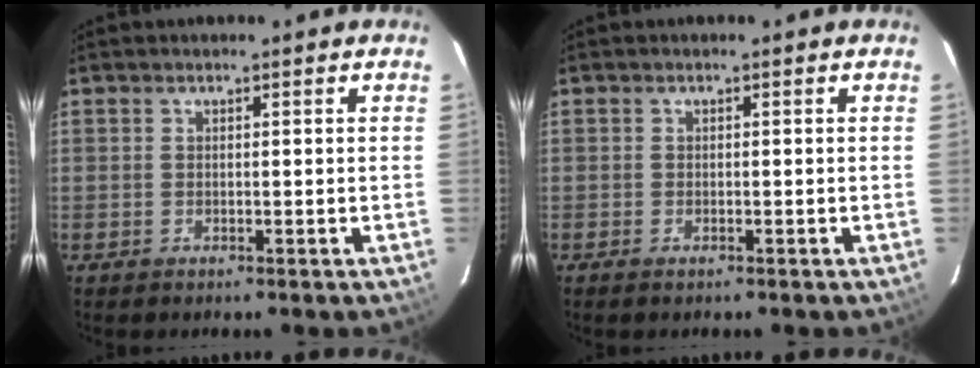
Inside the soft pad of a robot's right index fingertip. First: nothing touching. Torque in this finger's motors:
{"motor_torque": [0.07, 0.11, -0.01, 0.00]}